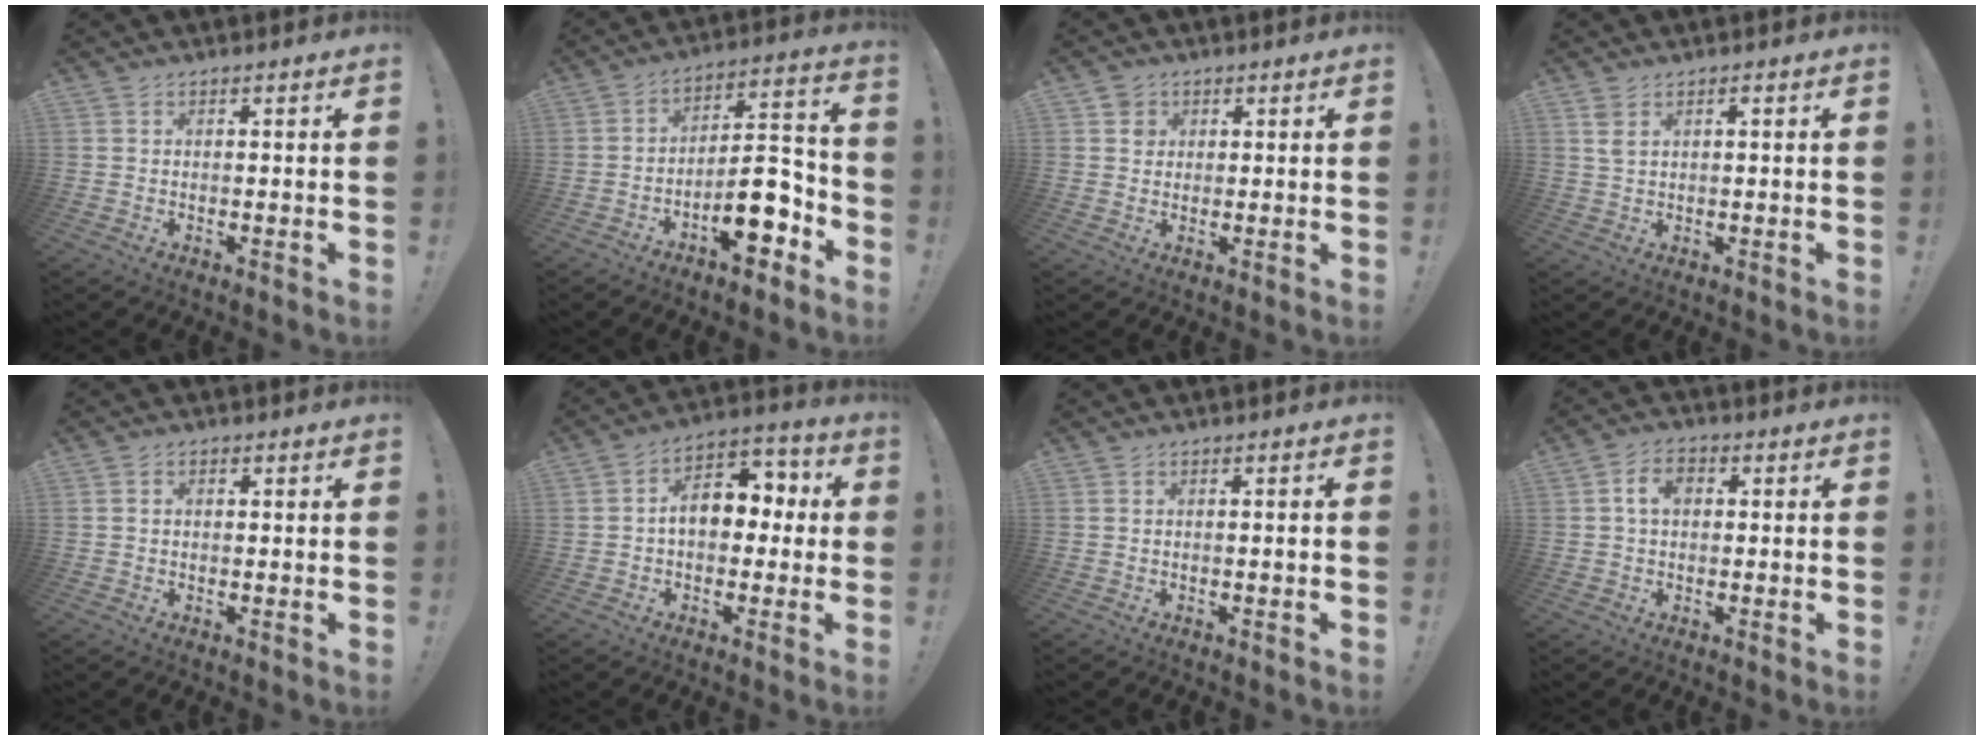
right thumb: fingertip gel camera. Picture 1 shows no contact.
{"total": 13.1, "force": [-6.4, 5.8, 9.8], "torque": [-0.120, 0.045, -0.103]}
{"total": 3.2, "force": [1.0, 3.0, 0.7], "torque": [-0.009, 0.003, 0.017]}
{"total": 2.5, "force": [1.1, 1.4, 1.8], "torque": [-0.036, 0.003, 0.018]}
{"total": 1.2, "force": [-0.3, 0.9, 0.6], "torque": [-0.009, 0.003, -0.005]}
{"total": 11.2, "force": [0.6, 8.0, 7.8], "torque": [-0.110, 0.016, 0.017]}
{"total": 1.1, "force": [-0.5, -0.2, 1.0], "torque": [-0.017, 0.001, -0.008]}
{"total": 5.1, "force": [1.2, 3.7, 3.3], "torque": [-0.051, 0.009, 0.021]}